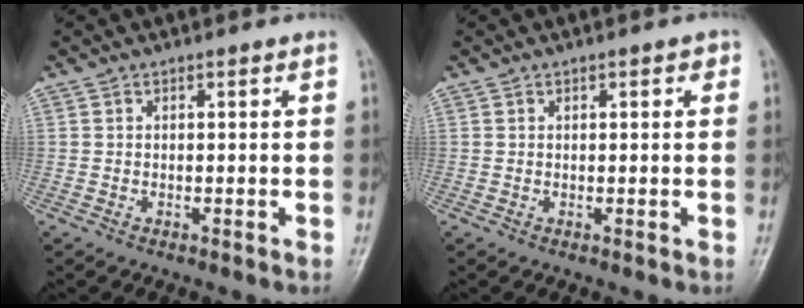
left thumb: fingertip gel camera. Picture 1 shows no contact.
{"total": 1.6, "force": [0.6, 0.8, 1.2], "torque": [-0.010, 0.002, 0.007]}